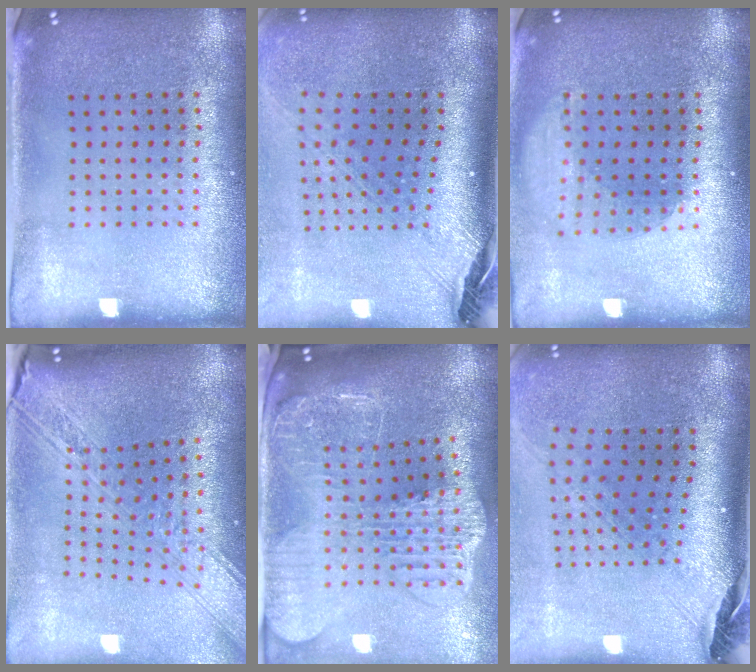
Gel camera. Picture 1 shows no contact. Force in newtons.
{"total": 3.0, "press": 2.1, "slide": 2.1}
{"total": 1.9, "press": 1.4, "slide": 1.2}
{"total": 3.4, "press": 2.5, "slide": 2.3}
{"total": 4.0, "press": 3.1, "slide": 2.6}
{"total": 2.9, "press": 2.0, "slide": 2.0}